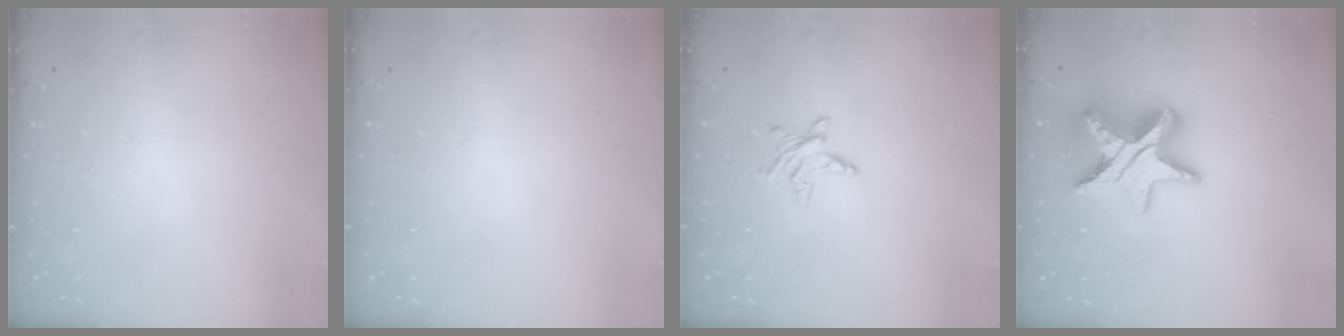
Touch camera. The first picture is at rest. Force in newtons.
{"total": 0.0}
{"total": 3.7, "press": 3.6, "slide": 0.5}
{"total": 16.3, "press": 16.2, "slide": 1.1}